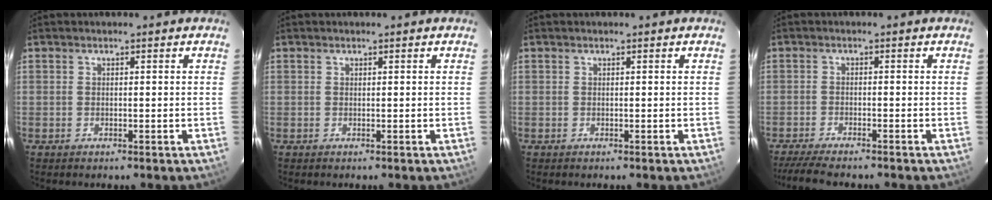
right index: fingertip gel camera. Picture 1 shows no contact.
{"total": 0.0}
{"total": 0.0}
{"total": 8.0, "force": [-7.0, 0.9, 3.8], "torque": [-0.093, -0.019, -0.118]}